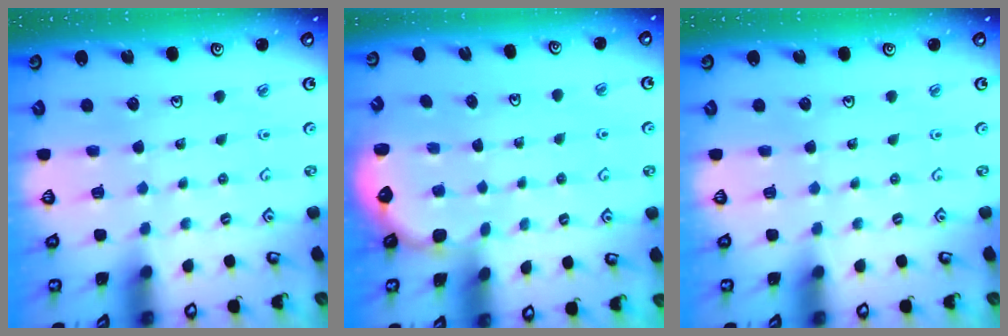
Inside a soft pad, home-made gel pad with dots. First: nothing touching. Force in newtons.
{"total": 2.2, "press": 1.1, "slide": 1.9}
{"total": 0.0}